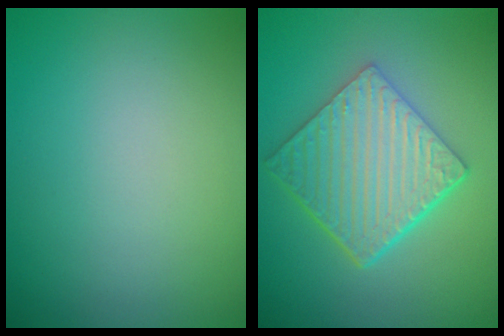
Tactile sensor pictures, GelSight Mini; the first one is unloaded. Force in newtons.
{"total": 6.3, "press": 4.5, "slide": 4.4}